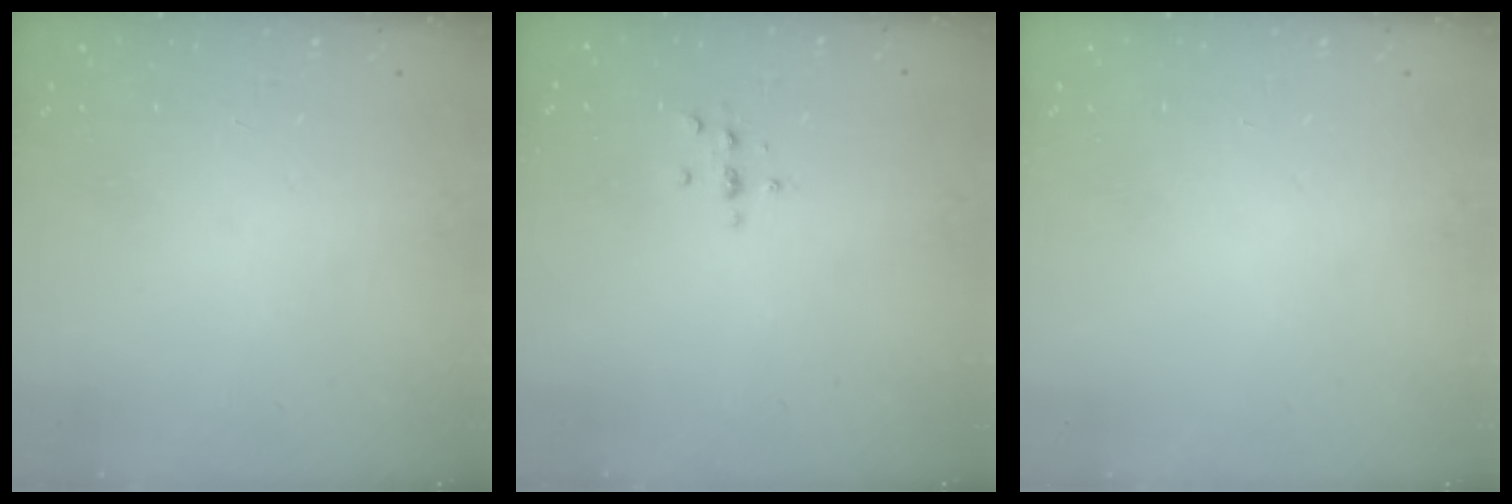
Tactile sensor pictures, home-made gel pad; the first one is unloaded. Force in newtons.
{"total": 2.2, "press": 2.1, "slide": 0.2}
{"total": 0.0}